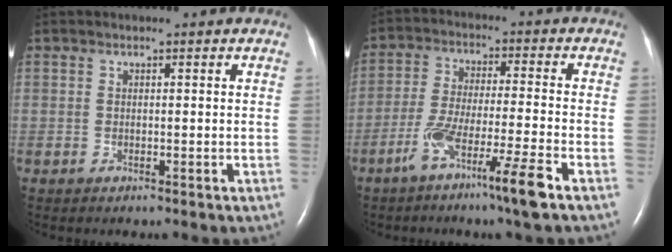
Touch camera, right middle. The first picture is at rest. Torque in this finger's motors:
{"motor_torque": [1.08, -1.06, 0.19, 0.11]}